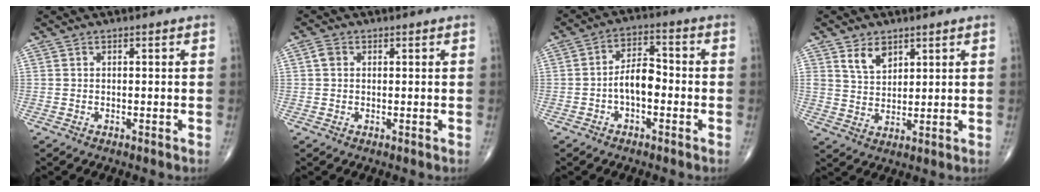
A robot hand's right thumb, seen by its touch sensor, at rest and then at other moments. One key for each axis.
{"total": 1.8, "fx": 0.4, "fy": 1.5, "fz": 1.0, "tx": -0.017, "ty": 0.004, "tz": 0.006}
{"total": 6.6, "fx": -1.5, "fy": 3.4, "fz": 5.4, "tx": -0.087, "ty": 0.028, "tz": -0.033}
{"total": 5.3, "fx": 3.2, "fy": 3.4, "fz": 2.6, "tx": -0.024, "ty": -0.025, "tz": 0.064}